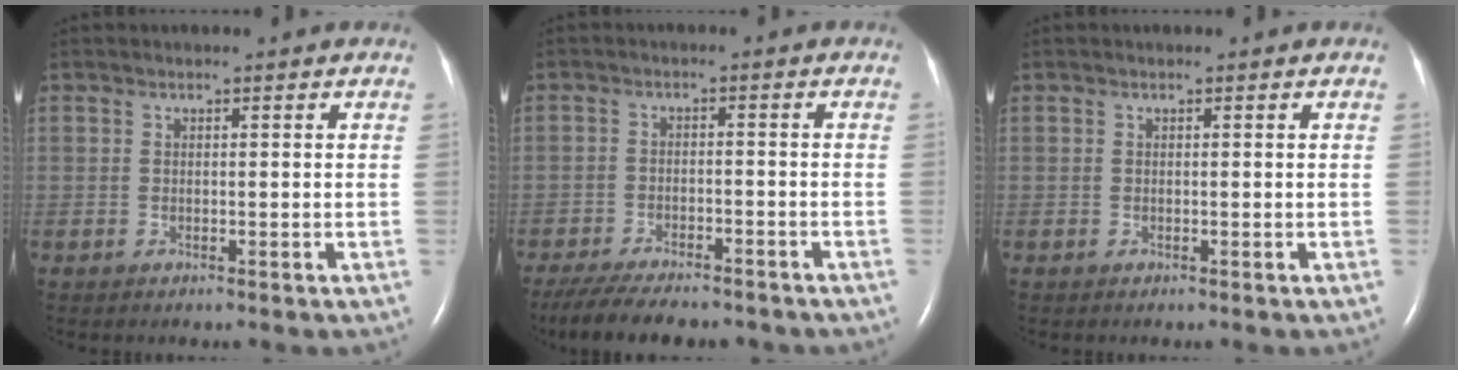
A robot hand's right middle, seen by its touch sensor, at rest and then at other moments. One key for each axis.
{"total": 12.9, "fx": -10.9, "fy": 3.4, "fz": 5.9, "tx": -0.108, "ty": -0.013, "tz": -0.159}
{"total": 0.0}